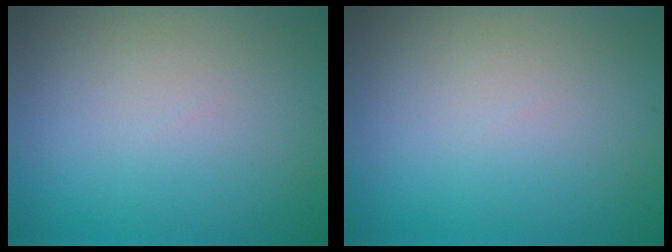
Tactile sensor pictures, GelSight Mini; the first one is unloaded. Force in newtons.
{"total": 0.0}